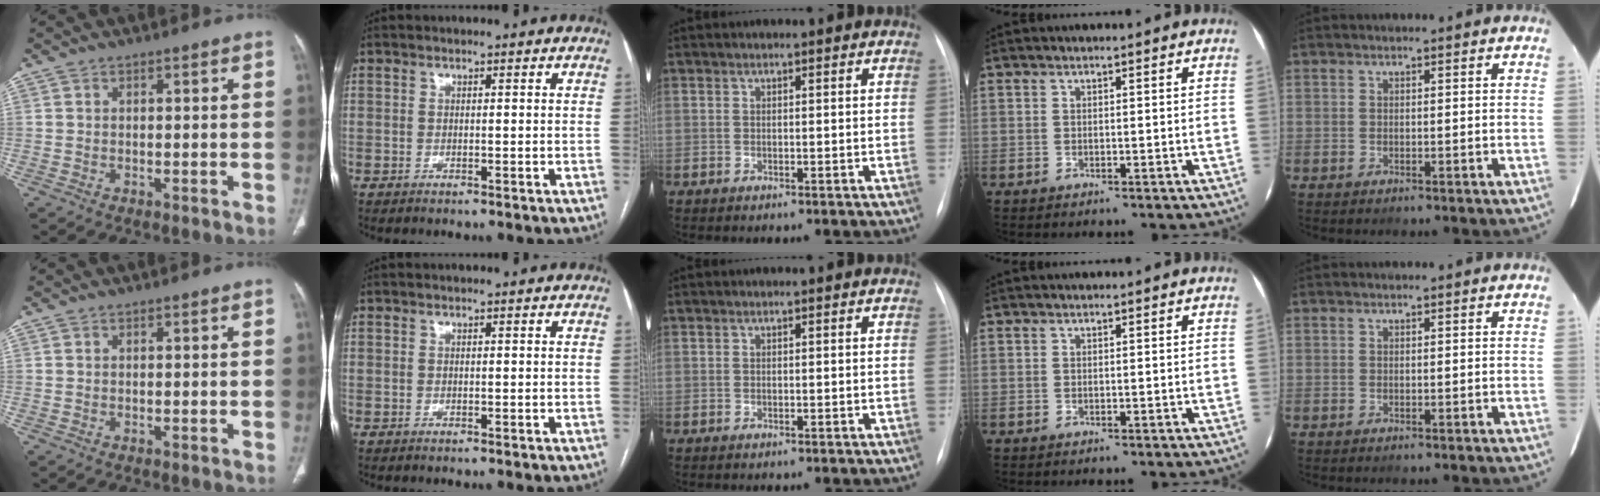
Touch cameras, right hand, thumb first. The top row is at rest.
{}